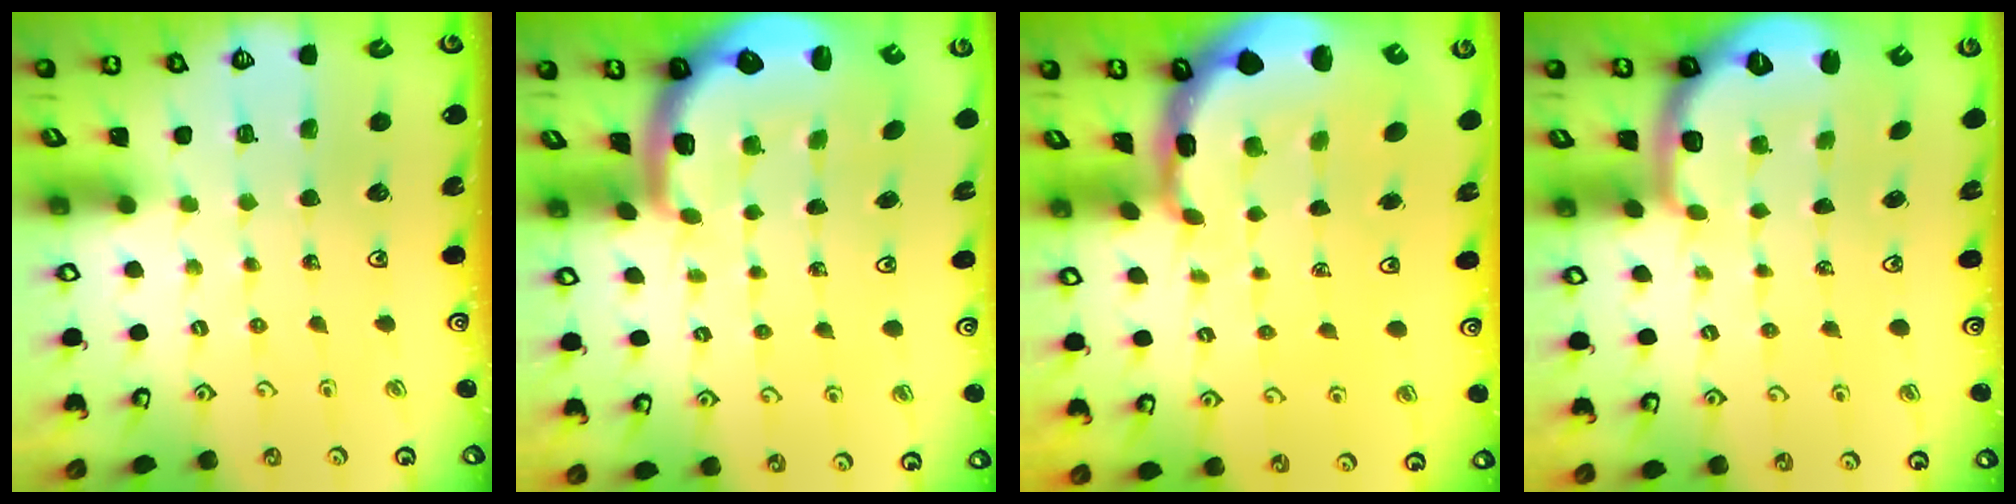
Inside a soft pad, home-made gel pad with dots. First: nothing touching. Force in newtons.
{"total": 2.8, "press": 2.5, "slide": 1.4}
{"total": 3.6, "press": 3.5, "slide": 1.1}
{"total": 2.0, "press": 1.5, "slide": 1.3}